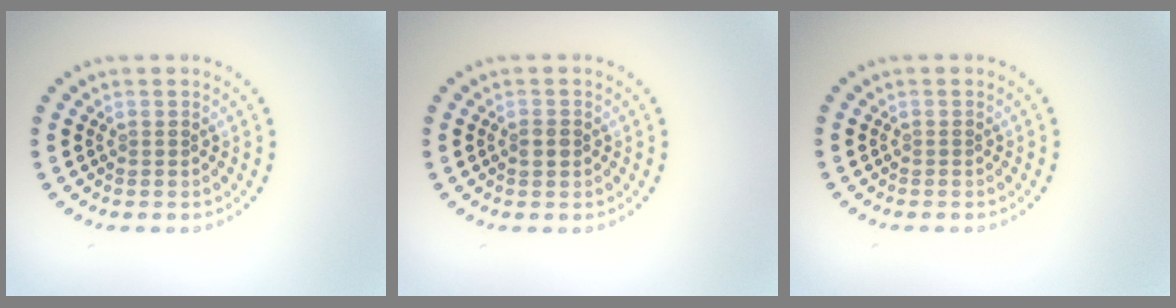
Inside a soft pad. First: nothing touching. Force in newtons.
{"total": 1.4, "press": 1.4, "slide": 0.3}
{"total": 0.0}